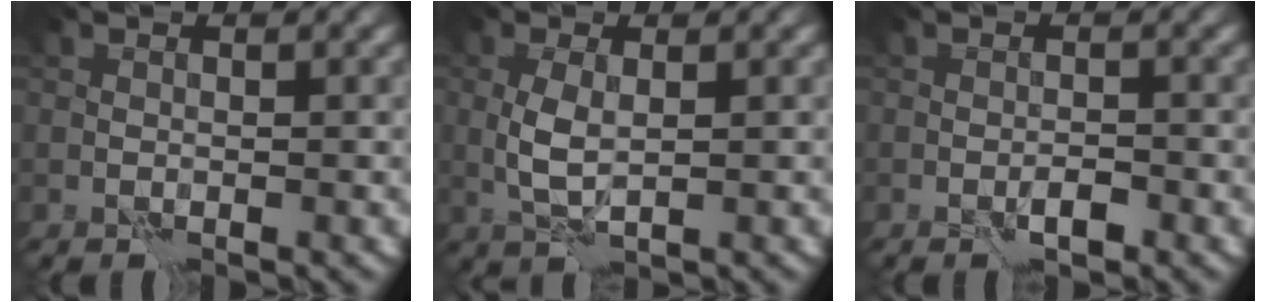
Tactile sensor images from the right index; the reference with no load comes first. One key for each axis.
{"total": 2.5, "fx": 0.4, "fy": 1.0, "fz": 2.3, "tx": -0.052, "ty": 0.000, "tz": 0.008}
{"total": 1.2, "fx": -0.6, "fy": 0.3, "fz": 0.9, "tx": -0.013, "ty": 0.003, "tz": -0.010}